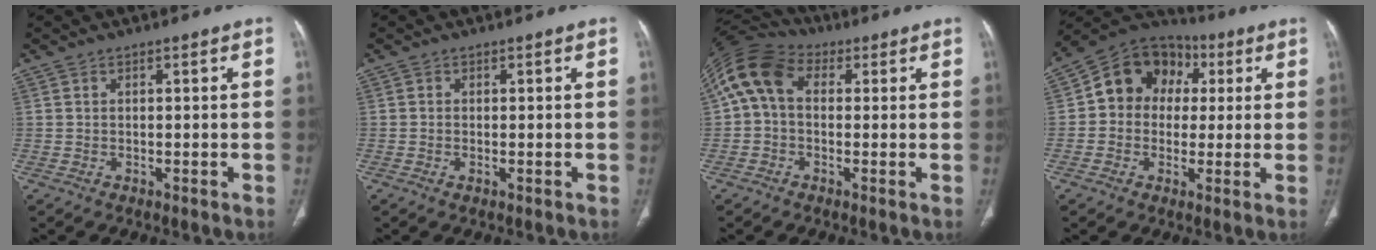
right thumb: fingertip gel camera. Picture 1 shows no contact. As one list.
[{"total": 0.6, "force": [-0.2, 0.2, 0.5], "torque": [-0.010, -0.002, -0.004]}, {"total": 10.9, "force": [1.7, 7.7, 7.5], "torque": [-0.145, 0.037, 0.019]}, {"total": 12.9, "force": [2.0, 11.0, 6.4], "torque": [-0.068, 0.027, 0.019]}]